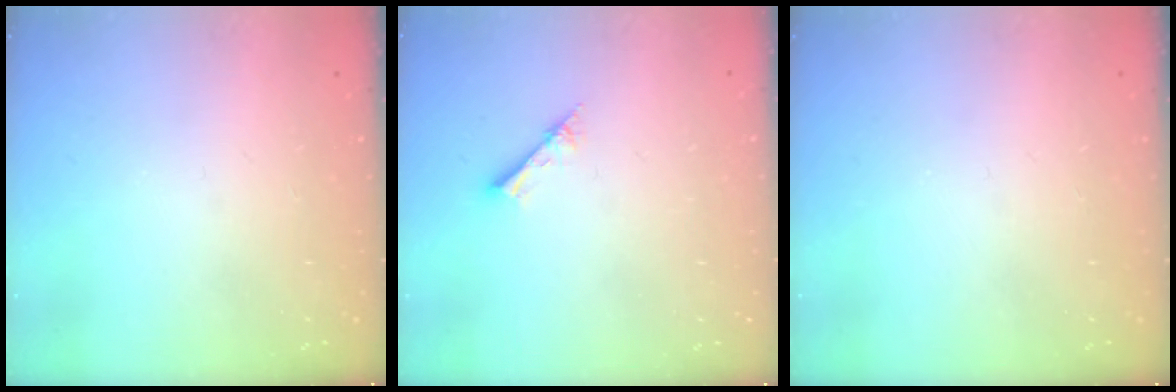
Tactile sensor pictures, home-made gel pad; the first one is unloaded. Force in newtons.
{"total": 2.1, "press": 2.1, "slide": 0.2}
{"total": 0.0}